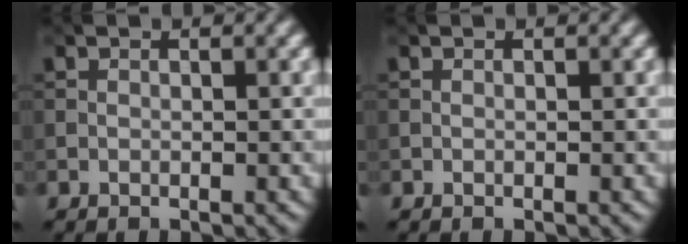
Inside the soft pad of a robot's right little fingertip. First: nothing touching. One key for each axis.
{"total": 0.0}